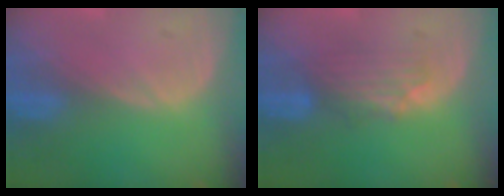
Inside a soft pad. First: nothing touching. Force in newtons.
{"total": 3.8, "press": 3.8, "slide": 0.4}